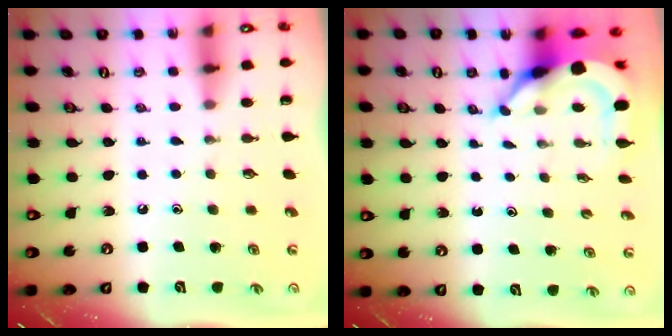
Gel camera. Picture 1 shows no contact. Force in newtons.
{"total": 5.9, "press": 5.9, "slide": 0.7}